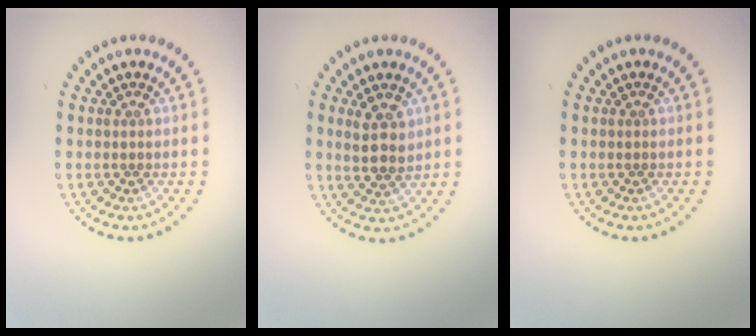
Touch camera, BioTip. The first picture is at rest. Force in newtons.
{"total": 2.8, "press": 2.7, "slide": 0.8}
{"total": 0.0}